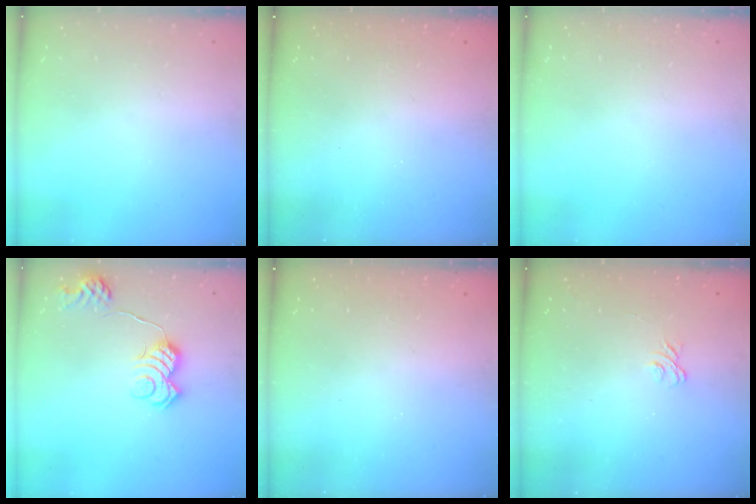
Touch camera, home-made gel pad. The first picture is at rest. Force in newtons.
{"total": 2.5, "press": 2.4, "slide": 0.8}
{"total": 0.0}
{"total": 13.0, "press": 13.0, "slide": 0.4}
{"total": 2.5, "press": 2.4, "slide": 0.8}
{"total": 1.9, "press": 1.5, "slide": 1.1}